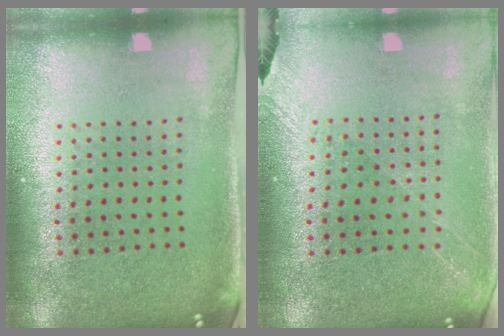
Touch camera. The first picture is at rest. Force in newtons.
{"total": 1.3, "press": 1.2, "slide": 0.5}